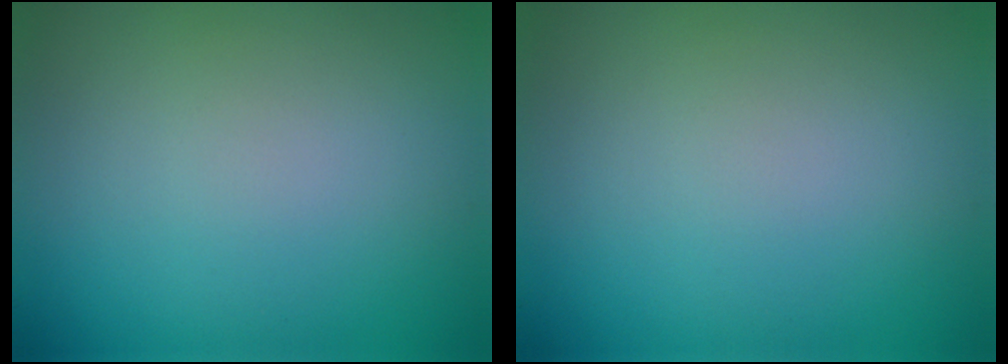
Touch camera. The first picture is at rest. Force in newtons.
{"total": 0.0}